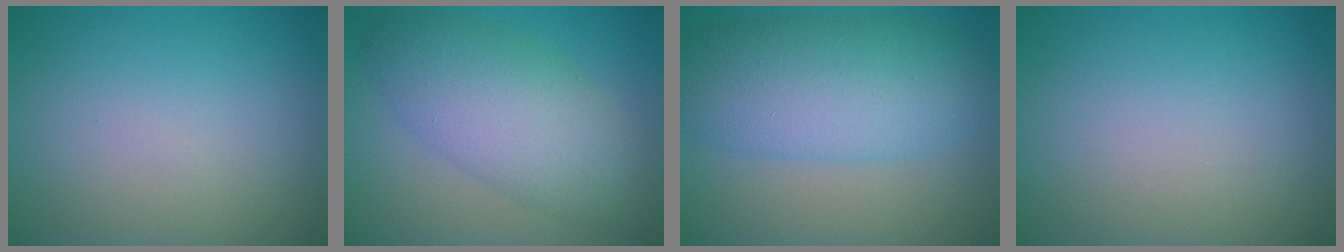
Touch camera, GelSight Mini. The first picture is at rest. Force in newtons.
{"total": 6.9, "press": 6.9, "slide": 0.2}
{"total": 8.0, "press": 8.0, "slide": 0.2}
{"total": 0.0}